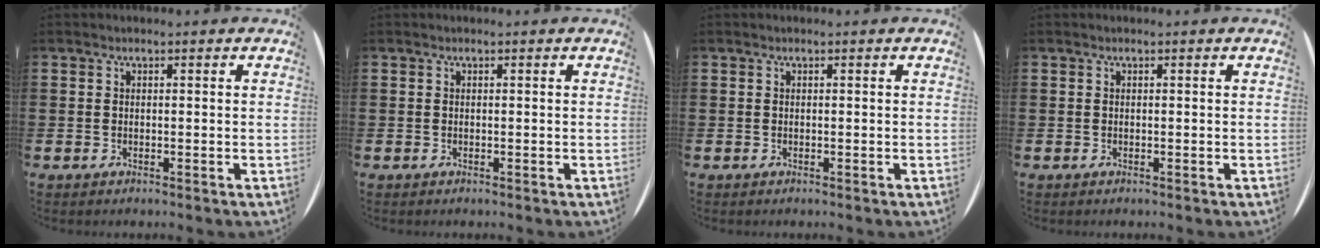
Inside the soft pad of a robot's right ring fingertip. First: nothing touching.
{"total": 0.0}
{"total": 0.0}
{"total": 0.0}